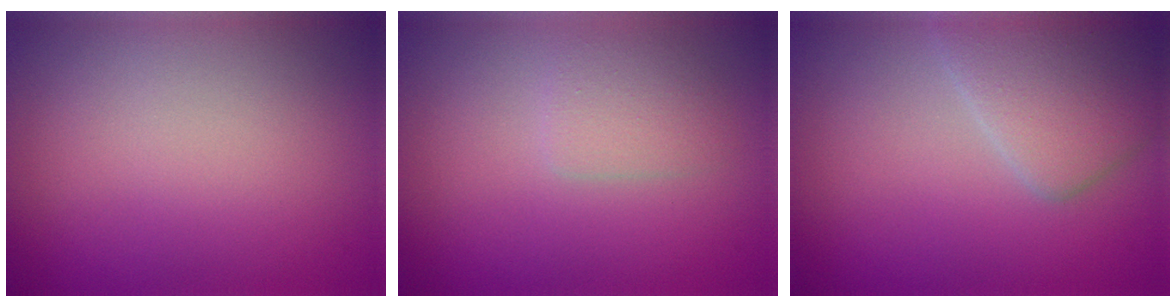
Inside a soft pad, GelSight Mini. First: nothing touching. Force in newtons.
{"total": 1.9, "press": 1.9, "slide": 0.0}
{"total": 4.2, "press": 4.2, "slide": 0.3}